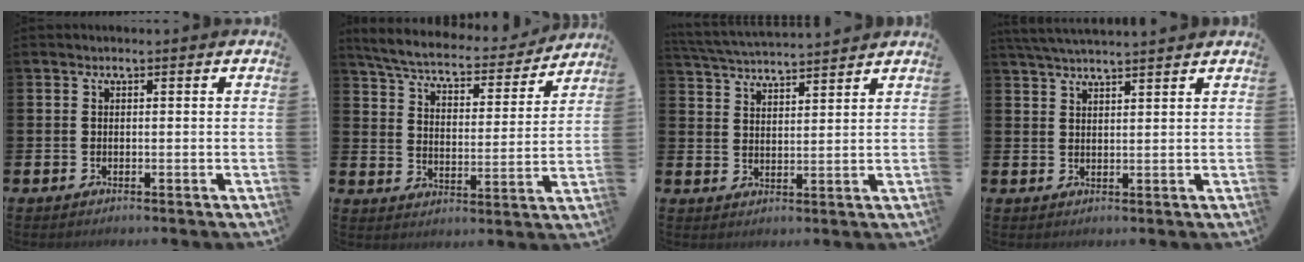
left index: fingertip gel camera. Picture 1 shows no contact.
{"total": 5.9, "force": [5.5, 1.0, 1.9], "torque": [-0.069, -0.041, 0.090]}
{"total": 4.3, "force": [4.2, 0.0, 0.3], "torque": [-0.028, -0.027, 0.076]}
{"total": 3.5, "force": [3.4, -0.3, 0.8], "torque": [-0.030, -0.008, 0.065]}